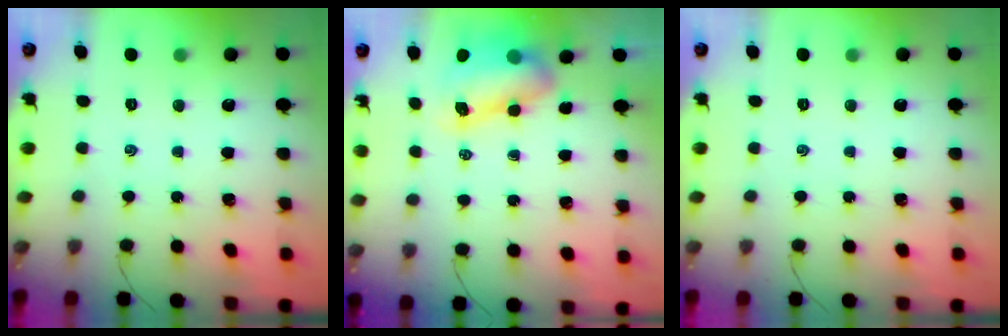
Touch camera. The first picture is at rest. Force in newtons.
{"total": 8.9, "press": 8.6, "slide": 2.2}
{"total": 0.0}